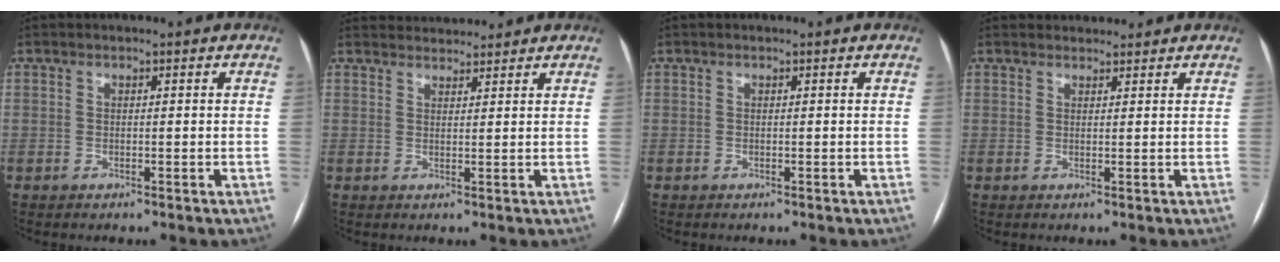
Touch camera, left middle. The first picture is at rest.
{"total": 4.5, "force": [4.4, 0.8, 0.2], "torque": [-0.007, 0.028, 0.067]}
{"total": 0.0}
{"total": 2.9, "force": [2.8, 0.8, 0.0], "torque": [0.000, 0.023, 0.039]}